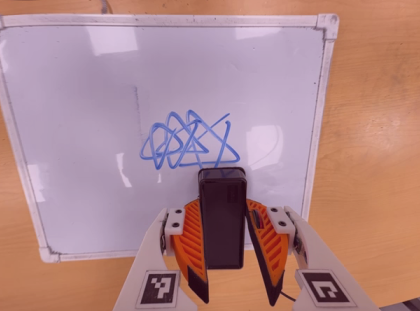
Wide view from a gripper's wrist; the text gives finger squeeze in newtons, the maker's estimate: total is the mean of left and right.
{"total": 5.3, "left": 5.0, "right": 5.7}